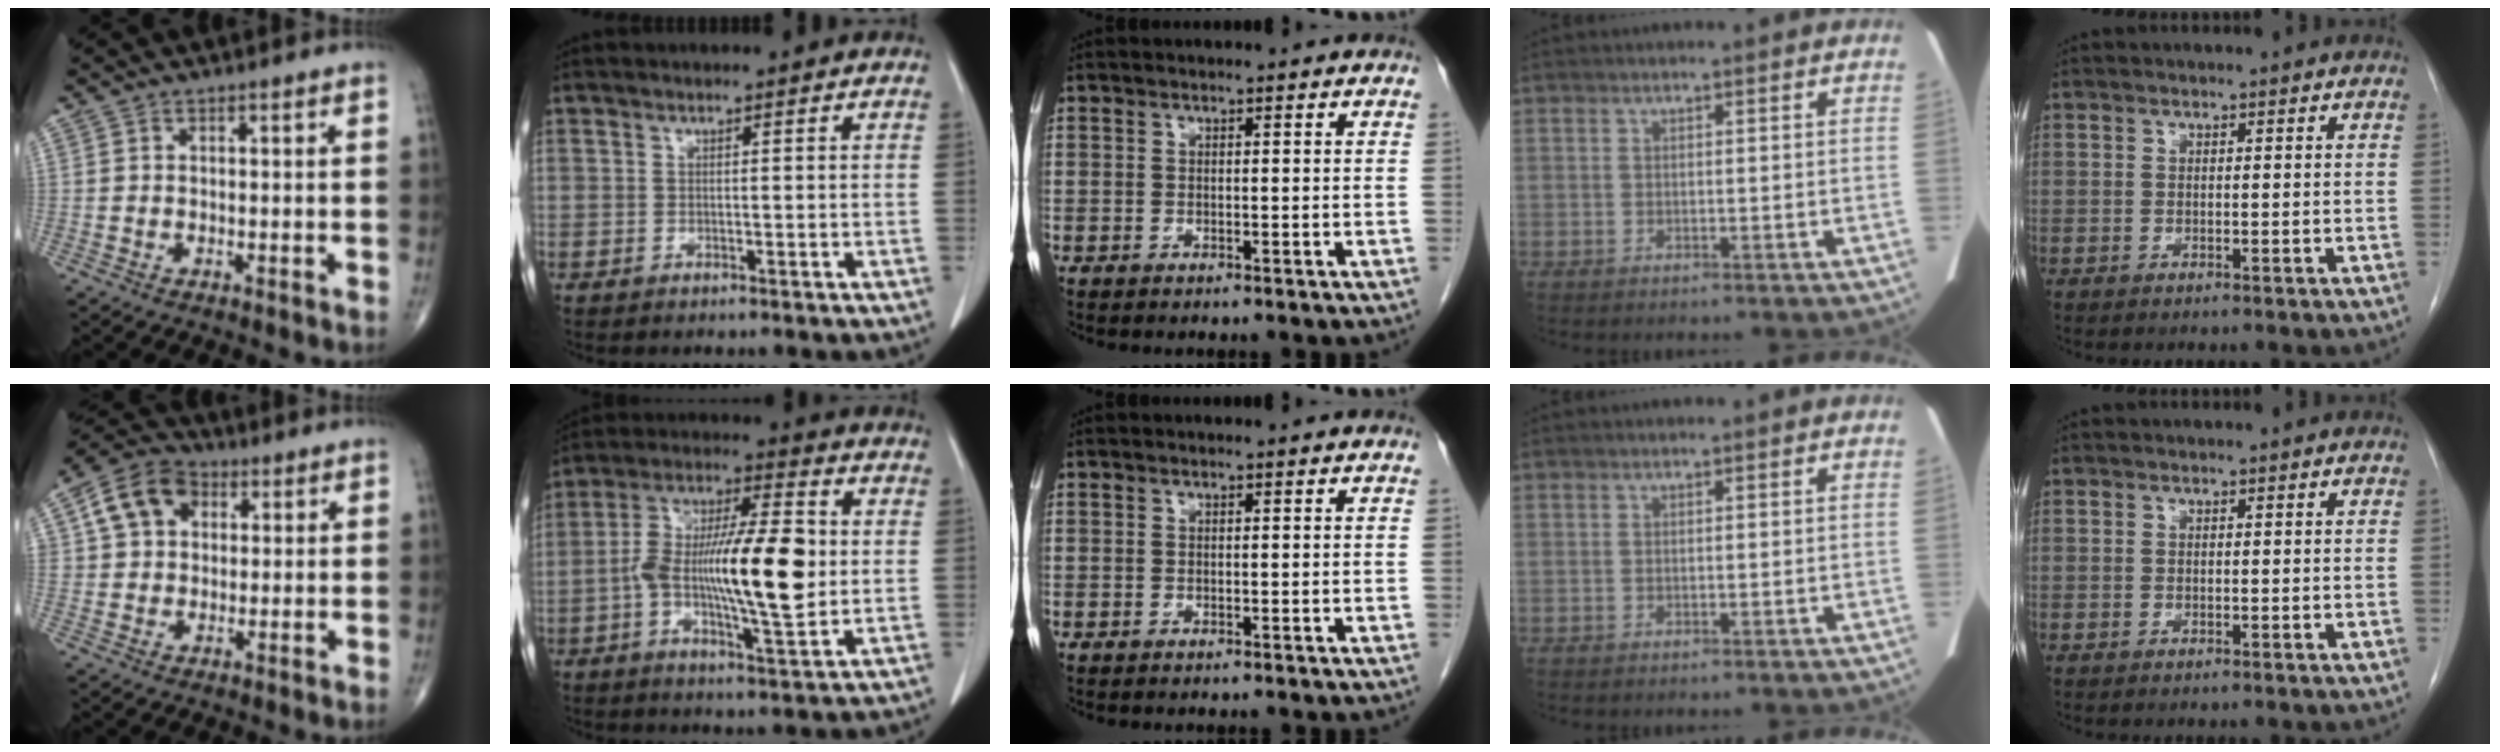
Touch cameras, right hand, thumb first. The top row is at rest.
{"thumb": {"total": 10.4, "force": [2.9, 8.1, 5.8], "torque": [-0.080, 0.010, 0.041]}, "index": {"total": 15.9, "force": [-1.0, 3.3, 15.5], "torque": [-0.279, 0.009, -0.021]}}